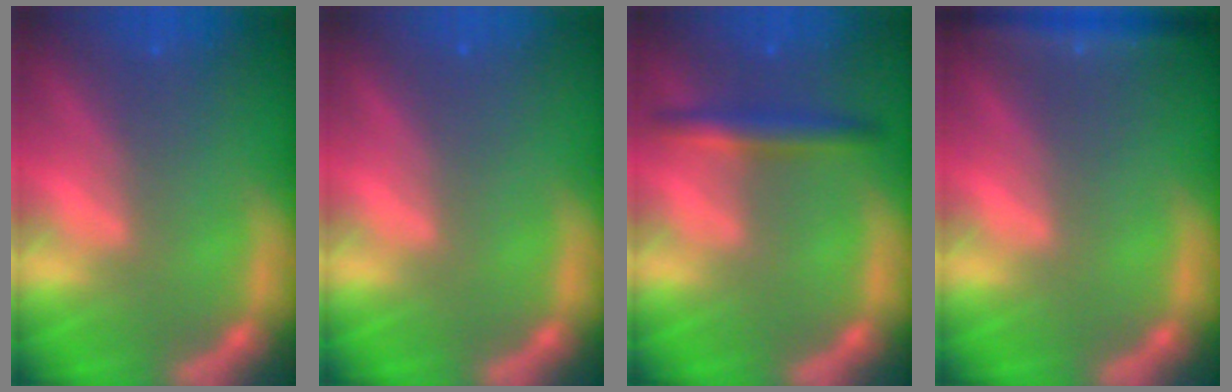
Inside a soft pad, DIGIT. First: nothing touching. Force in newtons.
{"total": 0.0}
{"total": 3.0}
{"total": 3.5}